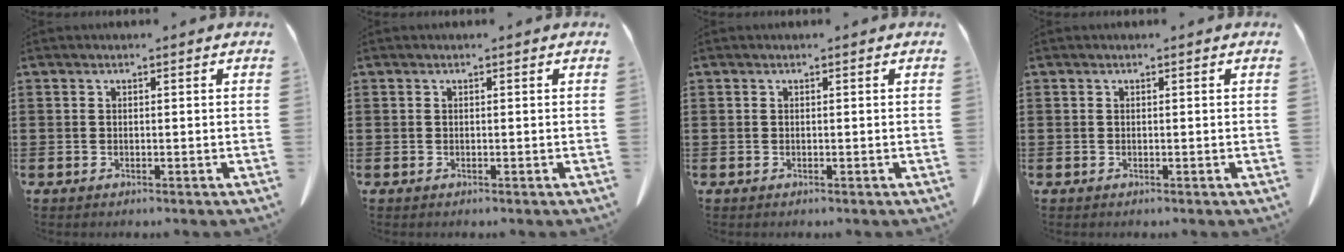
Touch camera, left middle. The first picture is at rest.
{"total": 0.0}
{"total": 0.0}
{"total": 0.0}